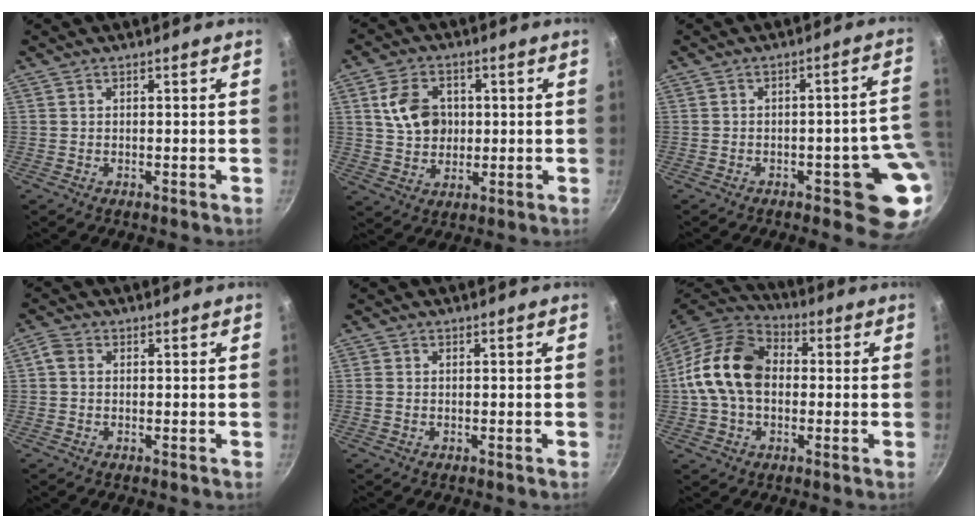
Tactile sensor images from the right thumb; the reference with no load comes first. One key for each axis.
{"total": 9.7, "fx": 1.8, "fy": 7.5, "fz": 5.8, "tx": -0.082, "ty": 0.000, "tz": 0.030}
{"total": 10.5, "fx": -2.7, "fy": 4.2, "fz": 9.3, "tx": -0.042, "ty": 0.029, "tz": -0.031}
{"total": 2.4, "fx": 0.3, "fy": 1.8, "fz": 1.4, "tx": -0.032, "ty": 0.010, "tz": -0.002}
{"total": 1.1, "fx": -0.1, "fy": 1.0, "fz": 0.6, "tx": -0.012, "ty": 0.003, "tz": -0.004}
{"total": 16.3, "fx": 0.4, "fy": 11.8, "fz": 11.3, "tx": -0.184, "ty": 0.033, "tz": -0.009}